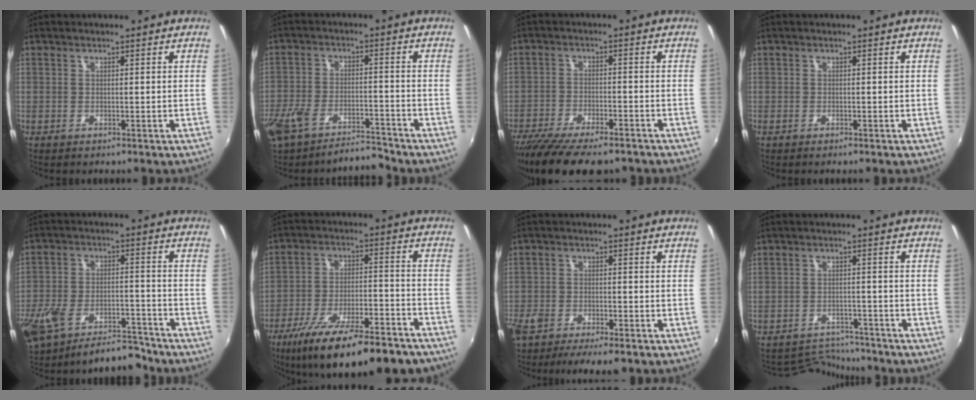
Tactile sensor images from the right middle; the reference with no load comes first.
{"total": 9.5, "force": [-8.2, 2.7, 4.0], "torque": [-0.104, -0.009, -0.147]}
{"total": 15.6, "force": [-12.5, 3.9, 8.4], "torque": [-0.171, -0.044, -0.198]}
{"total": 0.5, "force": [-0.5, 0.1, 0.2], "torque": [-0.003, -0.003, -0.010]}
{"total": 15.6, "force": [-11.9, 6.1, 8.0], "torque": [-0.187, -0.017, -0.188]}
{"total": 23.7, "force": [-18.3, 6.1, 13.9], "torque": [-0.239, -0.041, -0.260]}
{"total": 9.4, "force": [-7.3, 2.9, 5.2], "torque": [-0.129, -0.033, -0.131]}
{"total": 5.7, "force": [-5.5, 0.8, -0.9], "torque": [0.001, 0.008, -0.089]}